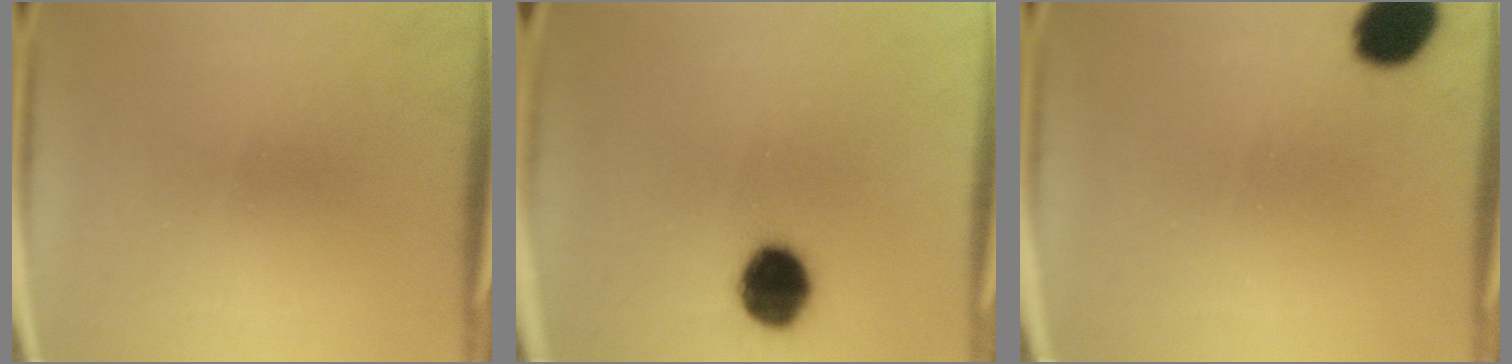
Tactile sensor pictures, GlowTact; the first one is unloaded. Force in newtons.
{"total": 10.6}
{"total": 8.8}